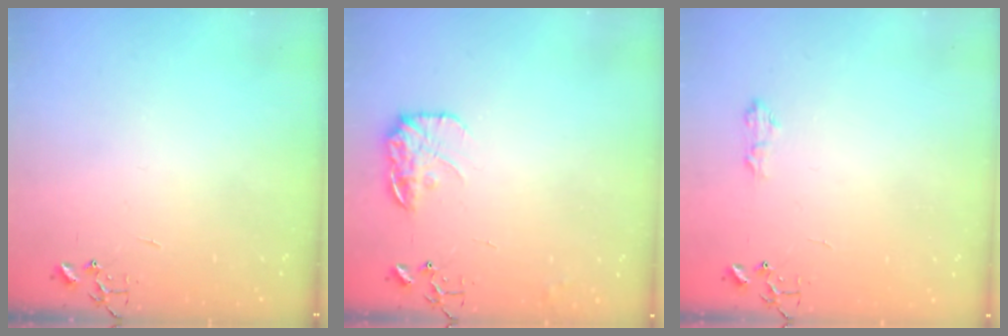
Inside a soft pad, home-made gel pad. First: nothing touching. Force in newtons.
{"total": 13.2, "press": 13.2, "slide": 0.6}
{"total": 5.9, "press": 5.9, "slide": 0.8}